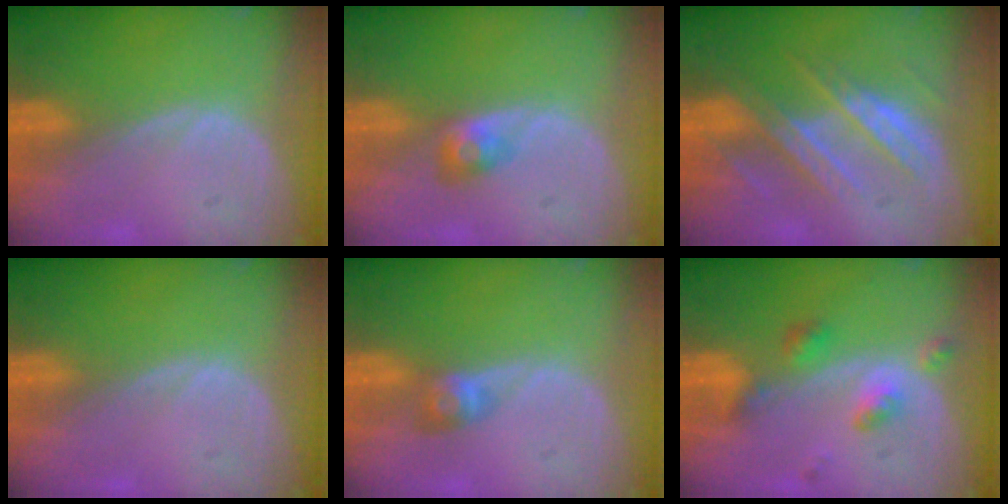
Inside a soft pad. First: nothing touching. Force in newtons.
{"total": 3.0, "press": 2.5, "slide": 1.5}
{"total": 8.2, "press": 7.6, "slide": 3.1}
{"total": 0.0}
{"total": 2.9, "press": 2.5, "slide": 1.4}
{"total": 5.2, "press": 4.6, "slide": 2.6}